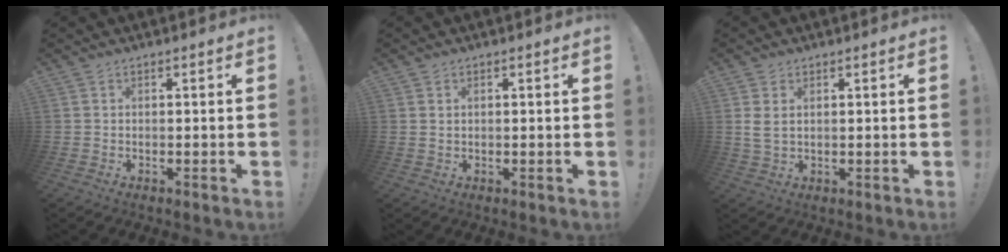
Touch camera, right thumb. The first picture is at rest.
{"total": 0.8, "force": [0.3, 0.5, 0.7], "torque": [-0.014, 0.002, 0.005]}
{"total": 3.6, "force": [1.5, 2.1, 2.5], "torque": [-0.042, -0.006, 0.026]}